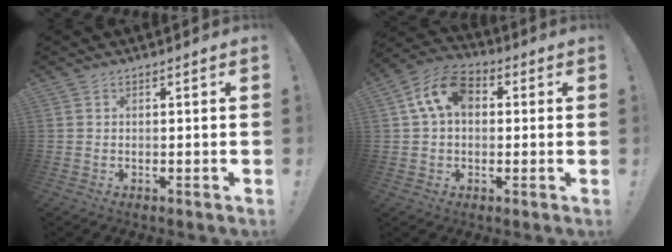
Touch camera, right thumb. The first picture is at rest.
{"total": 11.7, "force": [3.1, 7.7, 8.2], "torque": [-0.152, 0.013, 0.062]}